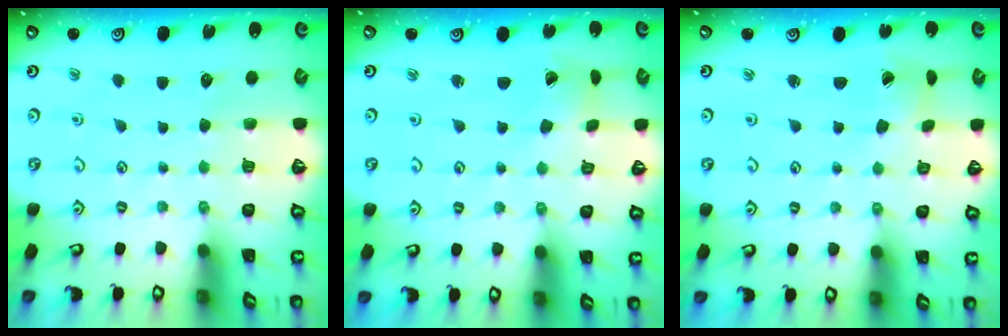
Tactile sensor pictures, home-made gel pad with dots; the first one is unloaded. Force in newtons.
{"total": 1.5, "press": 1.5, "slide": 0.2}
{"total": 1.7, "press": 1.7, "slide": 0.2}